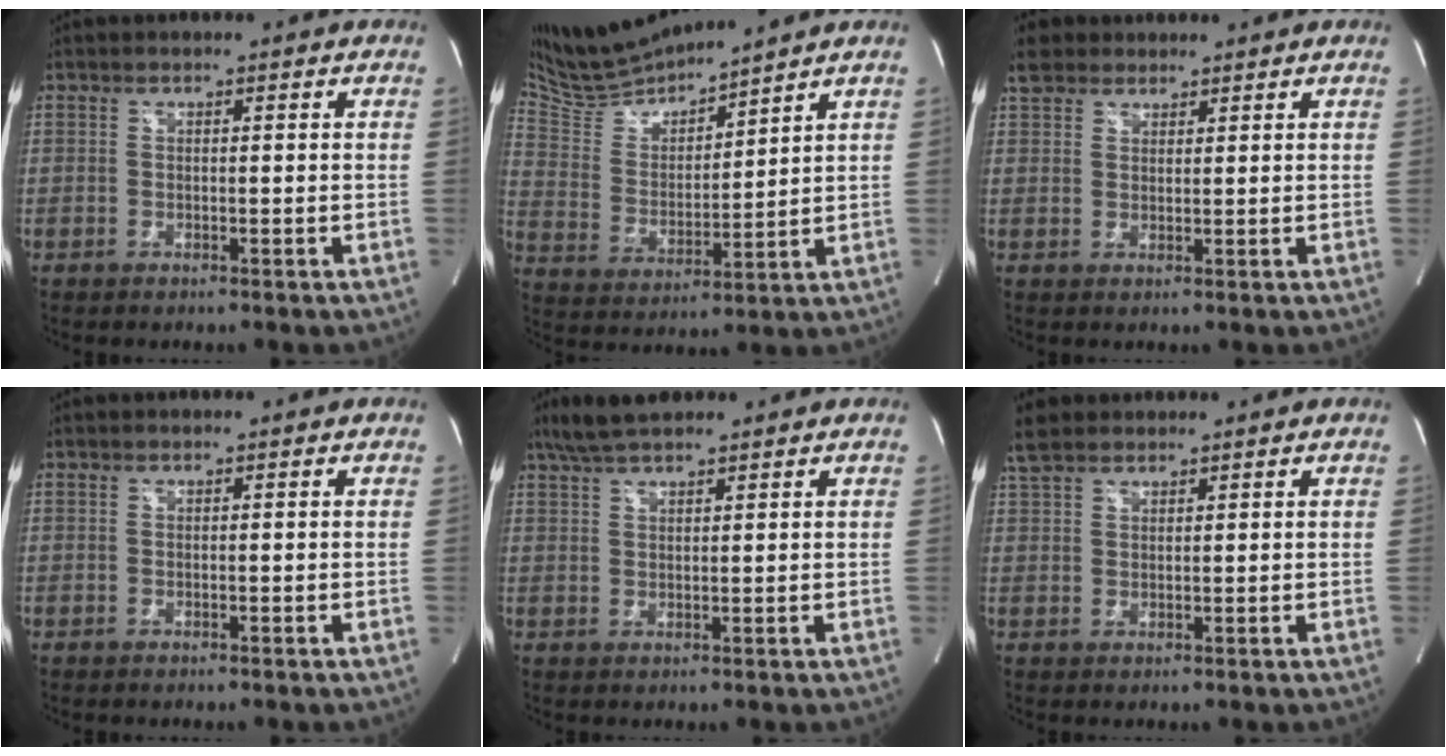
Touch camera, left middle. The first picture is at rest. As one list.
[{"total": 11.4, "force": [11.1, 0.0, 2.6], "torque": [-0.066, 0.006, 0.229]}, {"total": 4.2, "force": [3.3, 2.4, 1.0], "torque": [-0.030, 0.024, 0.065]}, {"total": 0.0}, {"total": 6.2, "force": [5.1, 1.3, 3.4], "torque": [-0.070, 0.023, 0.095]}, {"total": 4.5, "force": [3.7, 1.9, 1.7], "torque": [-0.047, 0.019, 0.077]}]